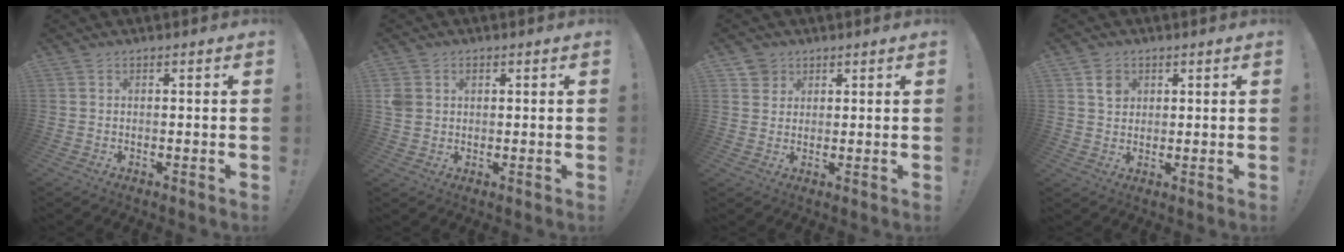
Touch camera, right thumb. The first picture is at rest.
{"total": 3.5, "force": [0.9, 2.9, 1.6], "torque": [-0.024, -0.004, 0.014]}
{"total": 3.7, "force": [2.2, 2.9, 0.2], "torque": [-0.002, -0.010, 0.041]}
{"total": 4.2, "force": [1.9, 3.7, 0.7], "torque": [0.010, -0.009, 0.031]}